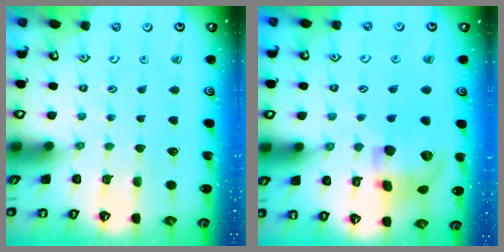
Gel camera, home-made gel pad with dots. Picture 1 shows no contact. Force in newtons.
{"total": 13.7, "press": 13.5, "slide": 2.0}